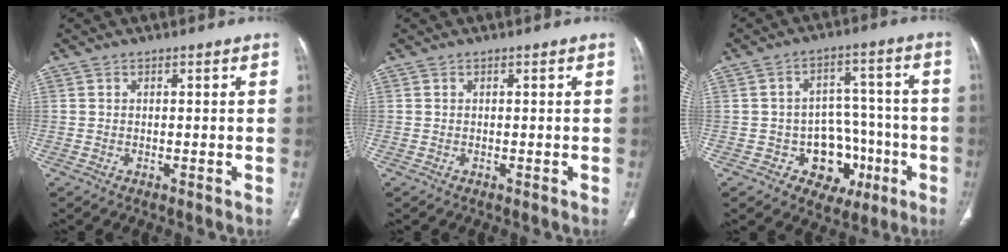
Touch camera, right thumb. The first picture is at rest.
{"total": 0.0}
{"total": 11.1, "force": [-3.9, 9.0, 5.2], "torque": [-0.017, 0.046, -0.044]}